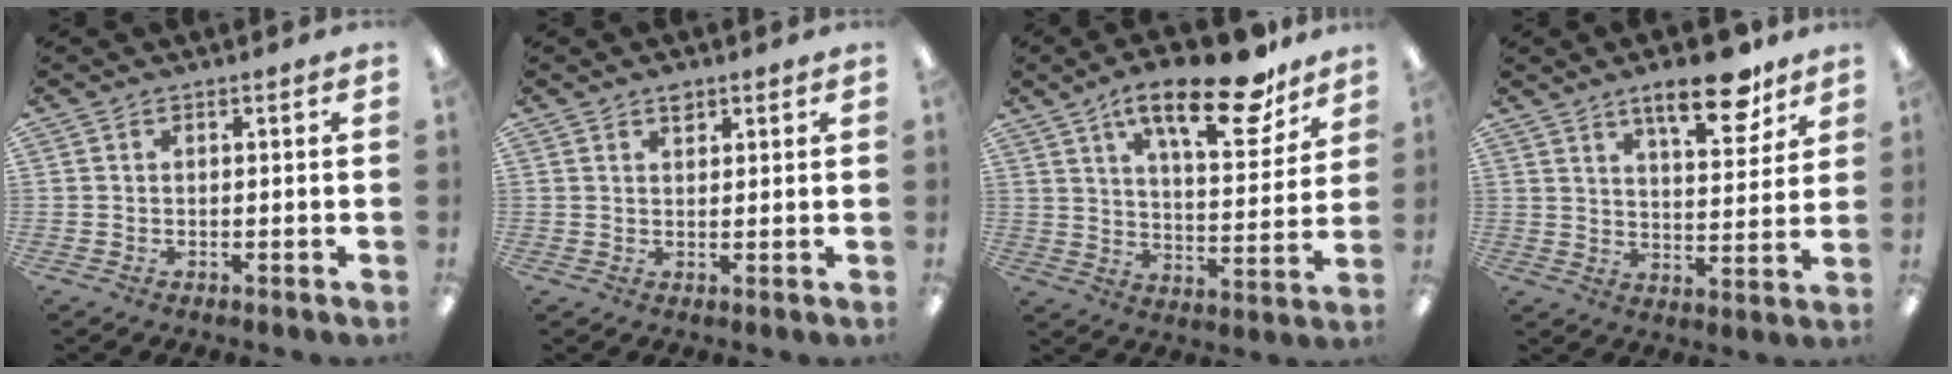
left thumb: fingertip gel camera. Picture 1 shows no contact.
{"total": 2.3, "force": [1.6, 1.2, 1.0], "torque": [-0.006, -0.006, 0.026]}
{"total": 20.5, "force": [13.3, 7.0, 14.0], "torque": [-0.207, -0.074, 0.212]}
{"total": 14.2, "force": [9.6, 5.1, 9.1], "torque": [-0.117, -0.050, 0.154]}